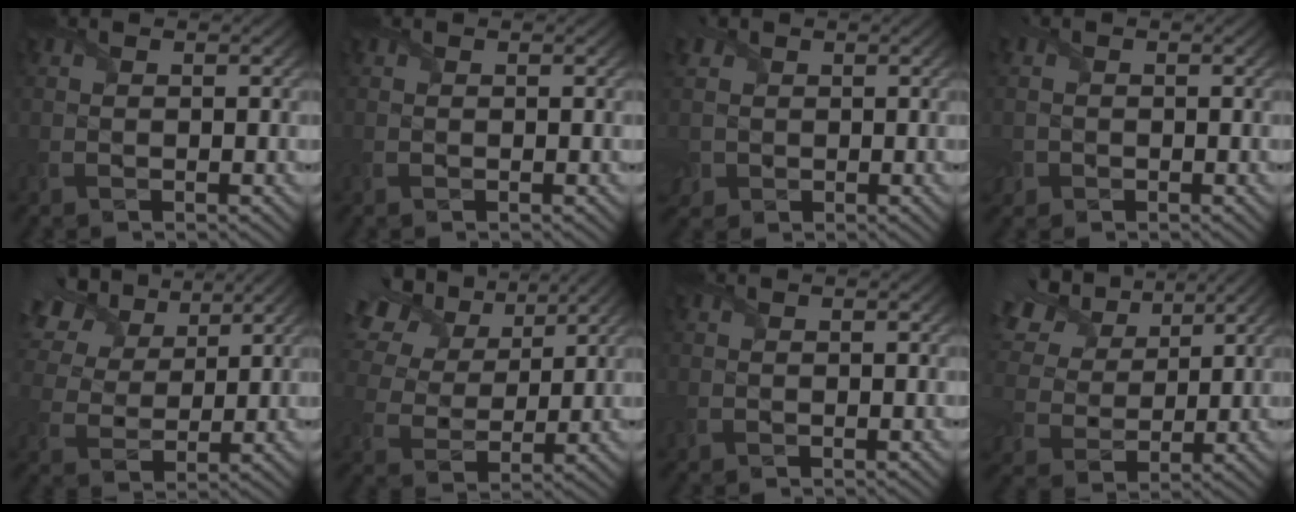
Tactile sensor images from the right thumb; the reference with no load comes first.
{"total": 0.0}
{"total": 4.0, "force": [0.1, 3.7, 1.4], "torque": [-0.062, -0.008, -0.008]}
{"total": 2.1, "force": [-0.8, 1.9, 0.4], "torque": [-0.017, -0.010, -0.022]}
{"total": 11.0, "force": [6.5, 6.4, 6.2], "torque": [-0.179, 0.028, 0.115]}
{"total": 13.0, "force": [7.4, 7.7, 7.5], "torque": [-0.218, 0.033, 0.124]}
{"total": 0.6, "force": [-0.2, 0.6, 0.1], "torque": [-0.002, -0.005, -0.004]}
{"total": 13.9, "force": [7.0, 8.9, 8.1], "torque": [-0.247, 0.037, 0.127]}